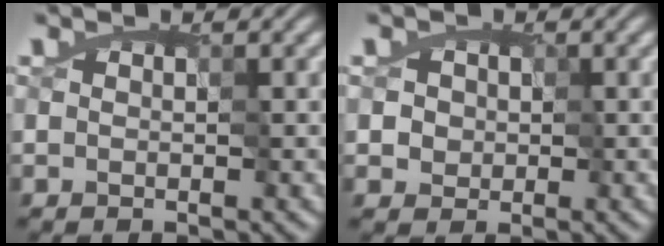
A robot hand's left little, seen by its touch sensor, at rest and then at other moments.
{"total": 2.9, "force": [0.2, 2.7, 1.0], "torque": [-0.022, 0.012, 0.004]}